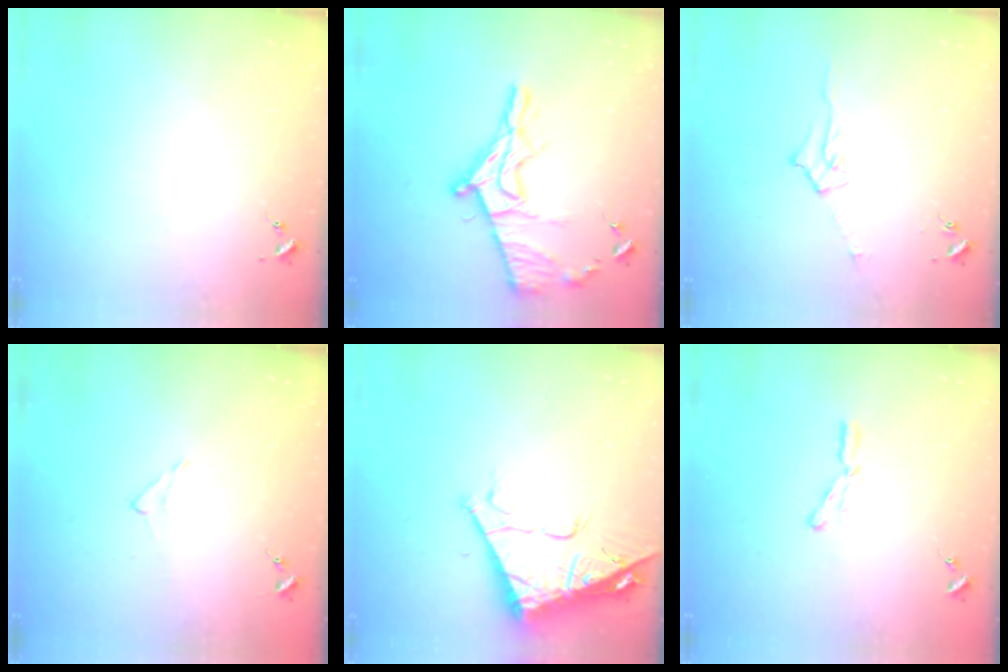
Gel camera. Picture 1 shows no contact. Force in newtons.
{"total": 16.9, "press": 16.8, "slide": 1.4}
{"total": 5.1, "press": 5.0, "slide": 0.6}
{"total": 4.3, "press": 4.3, "slide": 0.7}
{"total": 13.9, "press": 13.8, "slide": 1.4}
{"total": 4.7, "press": 4.7, "slide": 0.3}